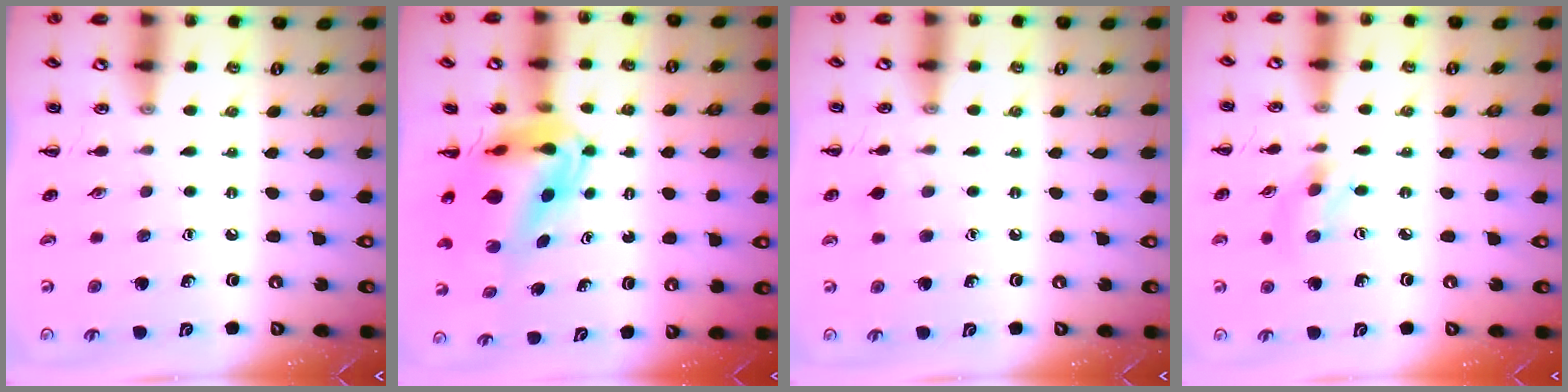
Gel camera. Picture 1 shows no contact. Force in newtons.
{"total": 7.9, "press": 7.5, "slide": 2.6}
{"total": 4.0, "press": 3.7, "slide": 1.6}
{"total": 2.7, "press": 2.6, "slide": 0.8}